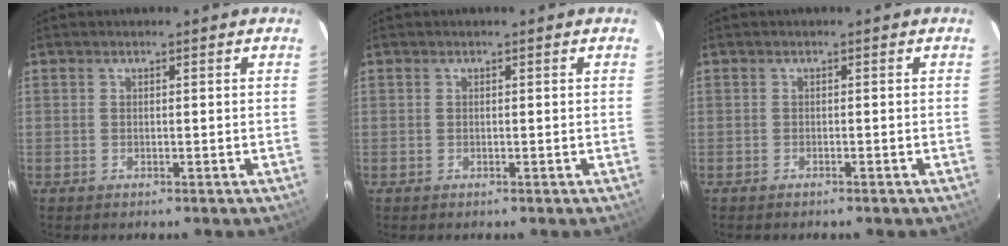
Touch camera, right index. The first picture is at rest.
{"total": 0.0}
{"total": 0.7, "force": [-0.6, 0.1, 0.2], "torque": [-0.005, 0.002, -0.011]}